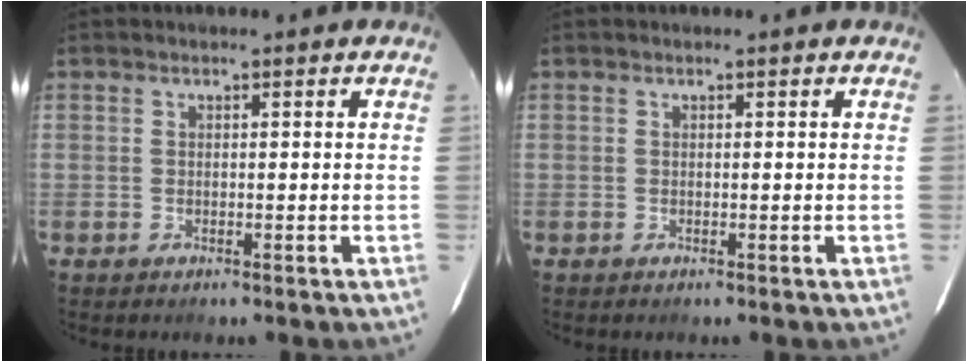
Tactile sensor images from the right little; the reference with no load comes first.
{"total": 0.0}